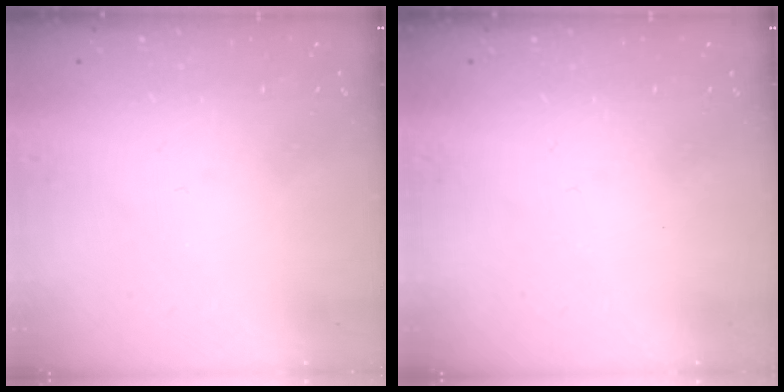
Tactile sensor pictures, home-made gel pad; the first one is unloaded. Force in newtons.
{"total": 0.0}